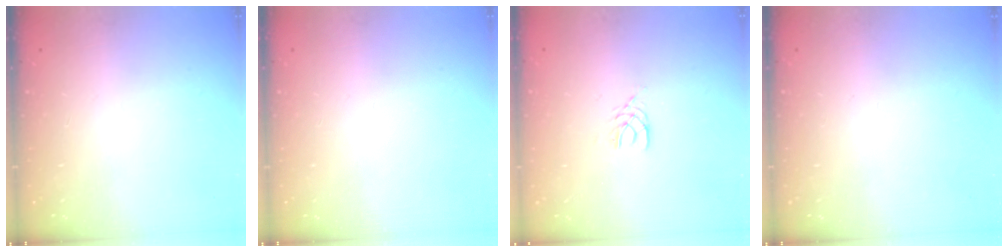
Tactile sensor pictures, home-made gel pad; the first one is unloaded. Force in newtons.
{"total": 0.0}
{"total": 3.4, "press": 3.4, "slide": 0.4}
{"total": 0.0}